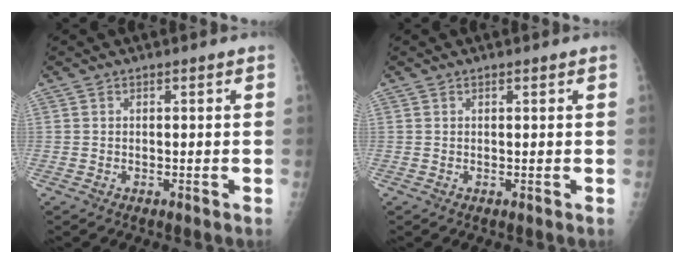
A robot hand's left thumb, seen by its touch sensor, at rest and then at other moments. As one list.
[{"total": 0.5, "force": [0.4, 0.2, 0.3], "torque": [-0.007, -0.001, 0.005]}]